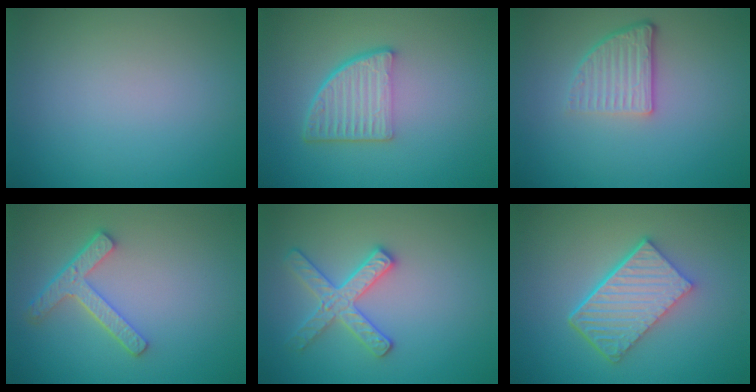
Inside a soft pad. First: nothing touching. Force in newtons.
{"total": 4.8, "press": 3.4, "slide": 3.4}
{"total": 3.8, "press": 2.6, "slide": 2.8}
{"total": 3.8, "press": 2.9, "slide": 2.4}
{"total": 2.9, "press": 2.9, "slide": 0.4}
{"total": 6.4, "press": 4.4, "slide": 4.6}